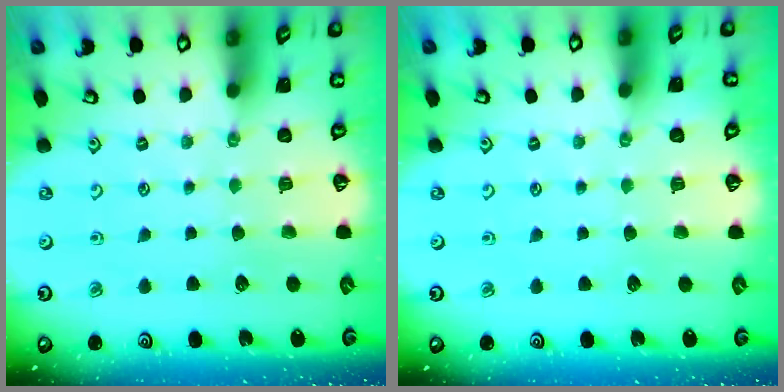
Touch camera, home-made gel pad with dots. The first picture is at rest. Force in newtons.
{"total": 0.0}